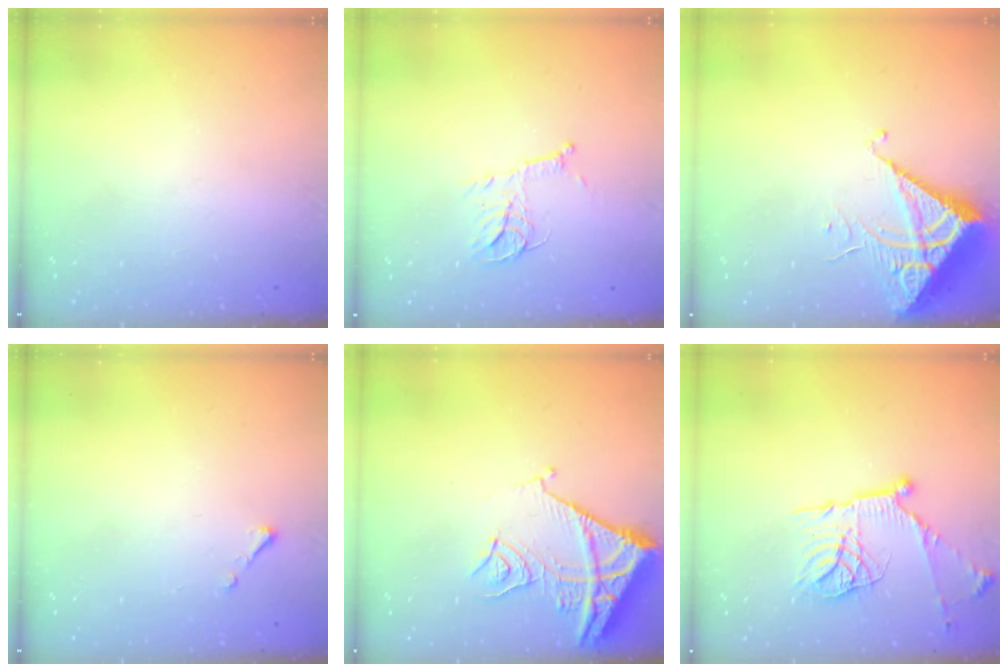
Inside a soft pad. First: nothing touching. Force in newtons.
{"total": 8.0, "press": 8.0, "slide": 0.3}
{"total": 7.0, "press": 7.0, "slide": 0.3}
{"total": 2.5, "press": 2.5, "slide": 0.3}
{"total": 12.8, "press": 12.7, "slide": 1.6}
{"total": 17.9, "press": 17.8, "slide": 1.6}